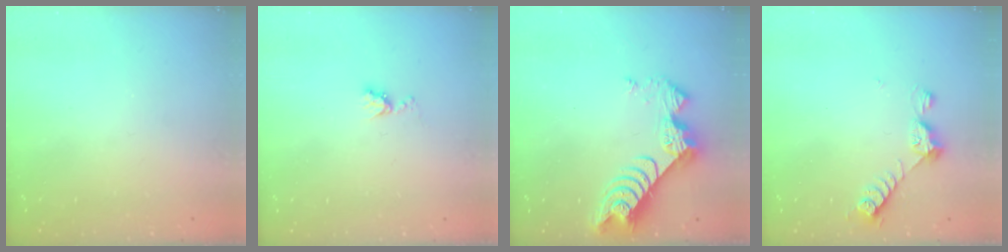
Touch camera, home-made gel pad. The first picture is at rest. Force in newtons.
{"total": 5.1, "press": 5.1, "slide": 0.5}
{"total": 9.5, "press": 9.5, "slide": 0.8}
{"total": 6.5, "press": 6.5, "slide": 0.7}